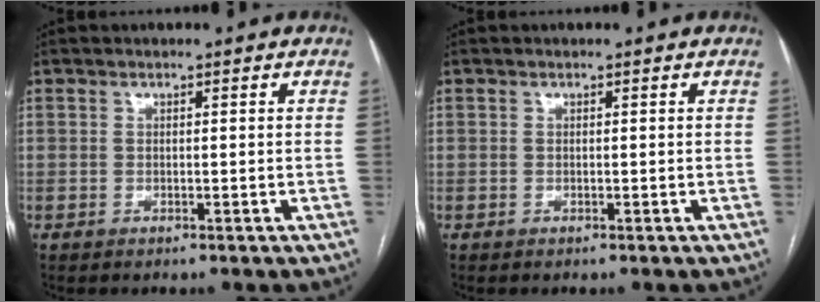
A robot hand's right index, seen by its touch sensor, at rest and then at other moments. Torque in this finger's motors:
{"motor_torque": [0.00, 0.00, -0.01, 0.00]}